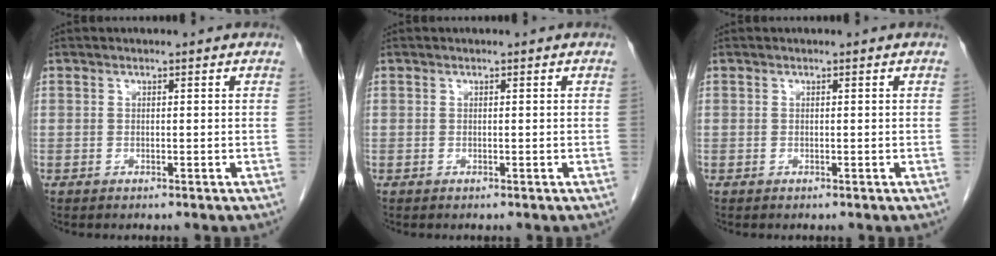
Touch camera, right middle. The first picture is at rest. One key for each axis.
{"total": 0.0}
{"total": 0.0}